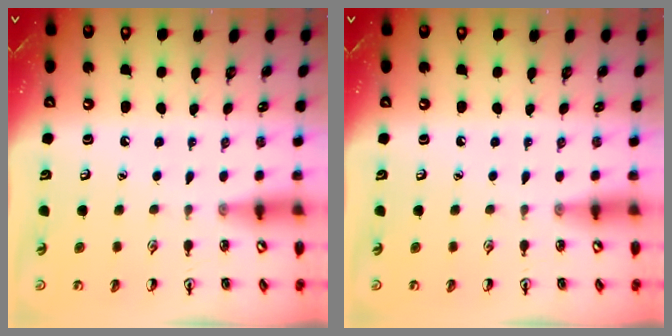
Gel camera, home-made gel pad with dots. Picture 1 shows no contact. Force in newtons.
{"total": 0.0}